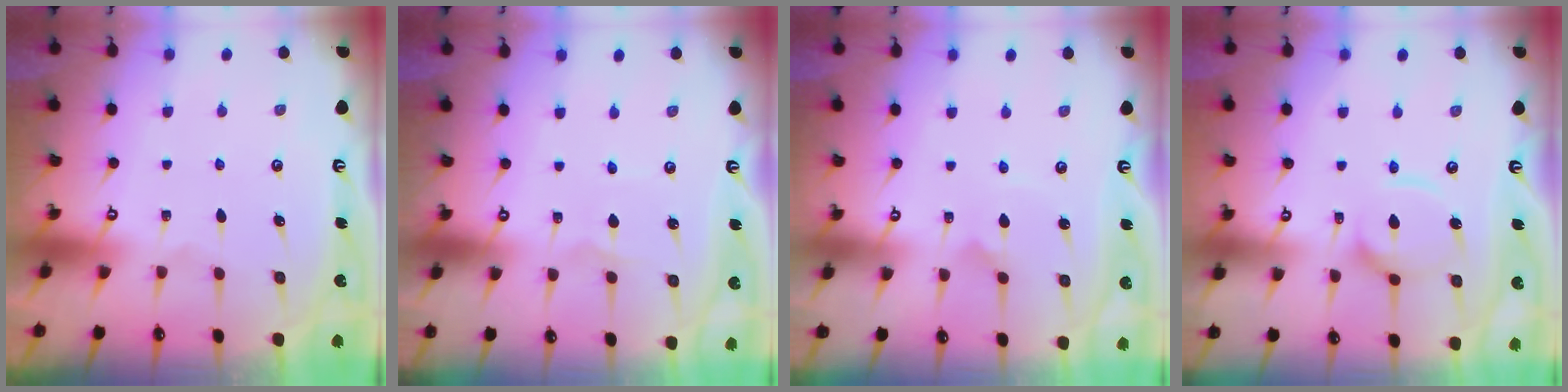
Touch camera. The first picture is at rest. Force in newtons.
{"total": 1.1, "press": 1.1, "slide": 0.0}
{"total": 2.9, "press": 2.8, "slide": 0.3}
{"total": 9.7, "press": 9.6, "slide": 0.9}